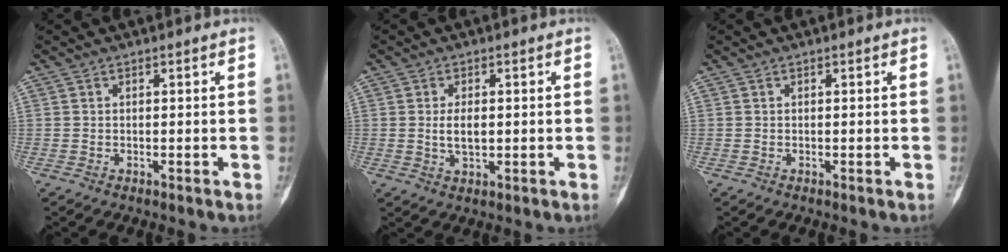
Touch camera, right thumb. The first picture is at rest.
{"total": 4.0, "force": [0.2, 2.1, 3.4], "torque": [-0.060, -0.005, 0.007]}
{"total": 0.0}